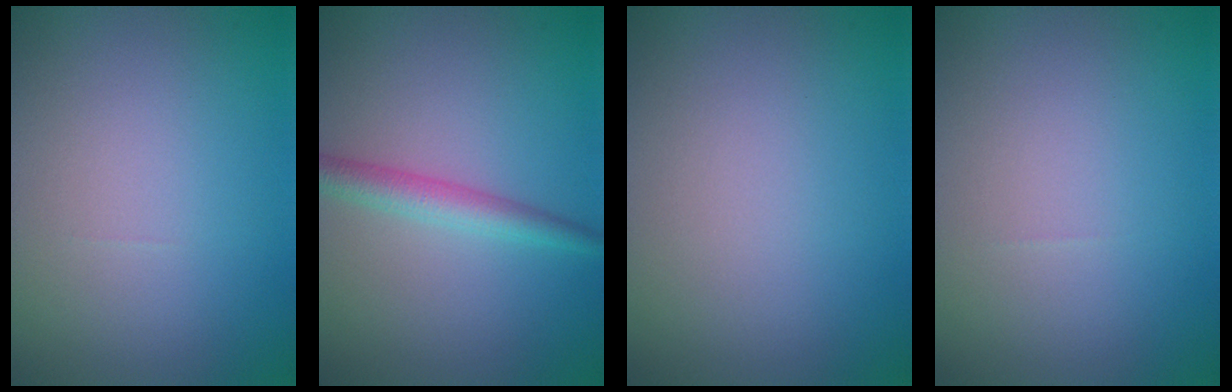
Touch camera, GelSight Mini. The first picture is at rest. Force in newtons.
{"total": 2.6, "press": 2.6, "slide": 0.1}
{"total": 0.0}
{"total": 0.0}